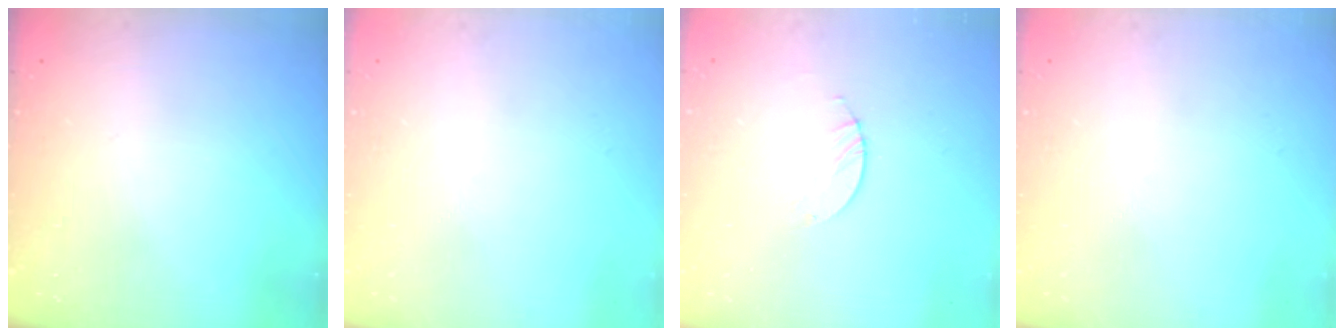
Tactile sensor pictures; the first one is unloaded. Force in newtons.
{"total": 0.0}
{"total": 0.9, "press": 0.8, "slide": 0.2}
{"total": 0.0}